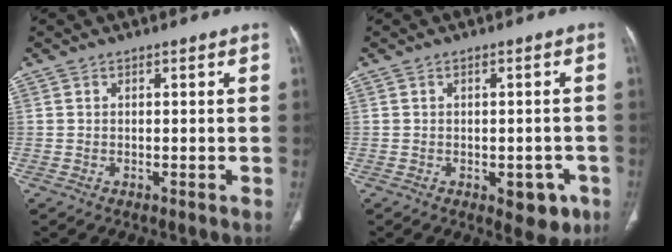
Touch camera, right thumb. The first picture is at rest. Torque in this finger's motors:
{"motor_torque": [1.06, 0.36, -0.17, 0.11, 0.10]}